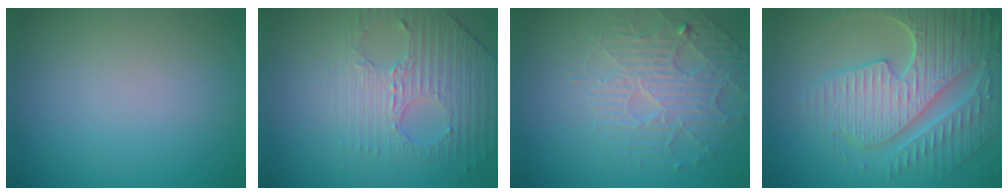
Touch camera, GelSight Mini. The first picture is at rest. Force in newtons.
{"total": 4.4, "press": 3.2, "slide": 3.0}
{"total": 4.6, "press": 3.5, "slide": 3.1}
{"total": 8.4, "press": 6.1, "slide": 5.8}